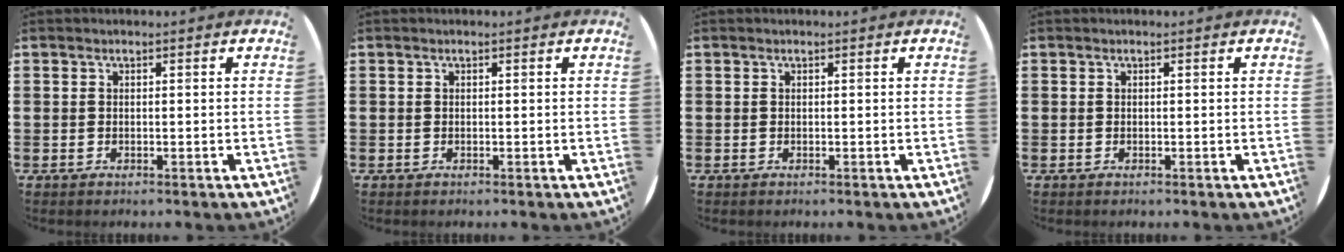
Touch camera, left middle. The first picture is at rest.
{"total": 0.0}
{"total": 0.0}
{"total": 0.0}